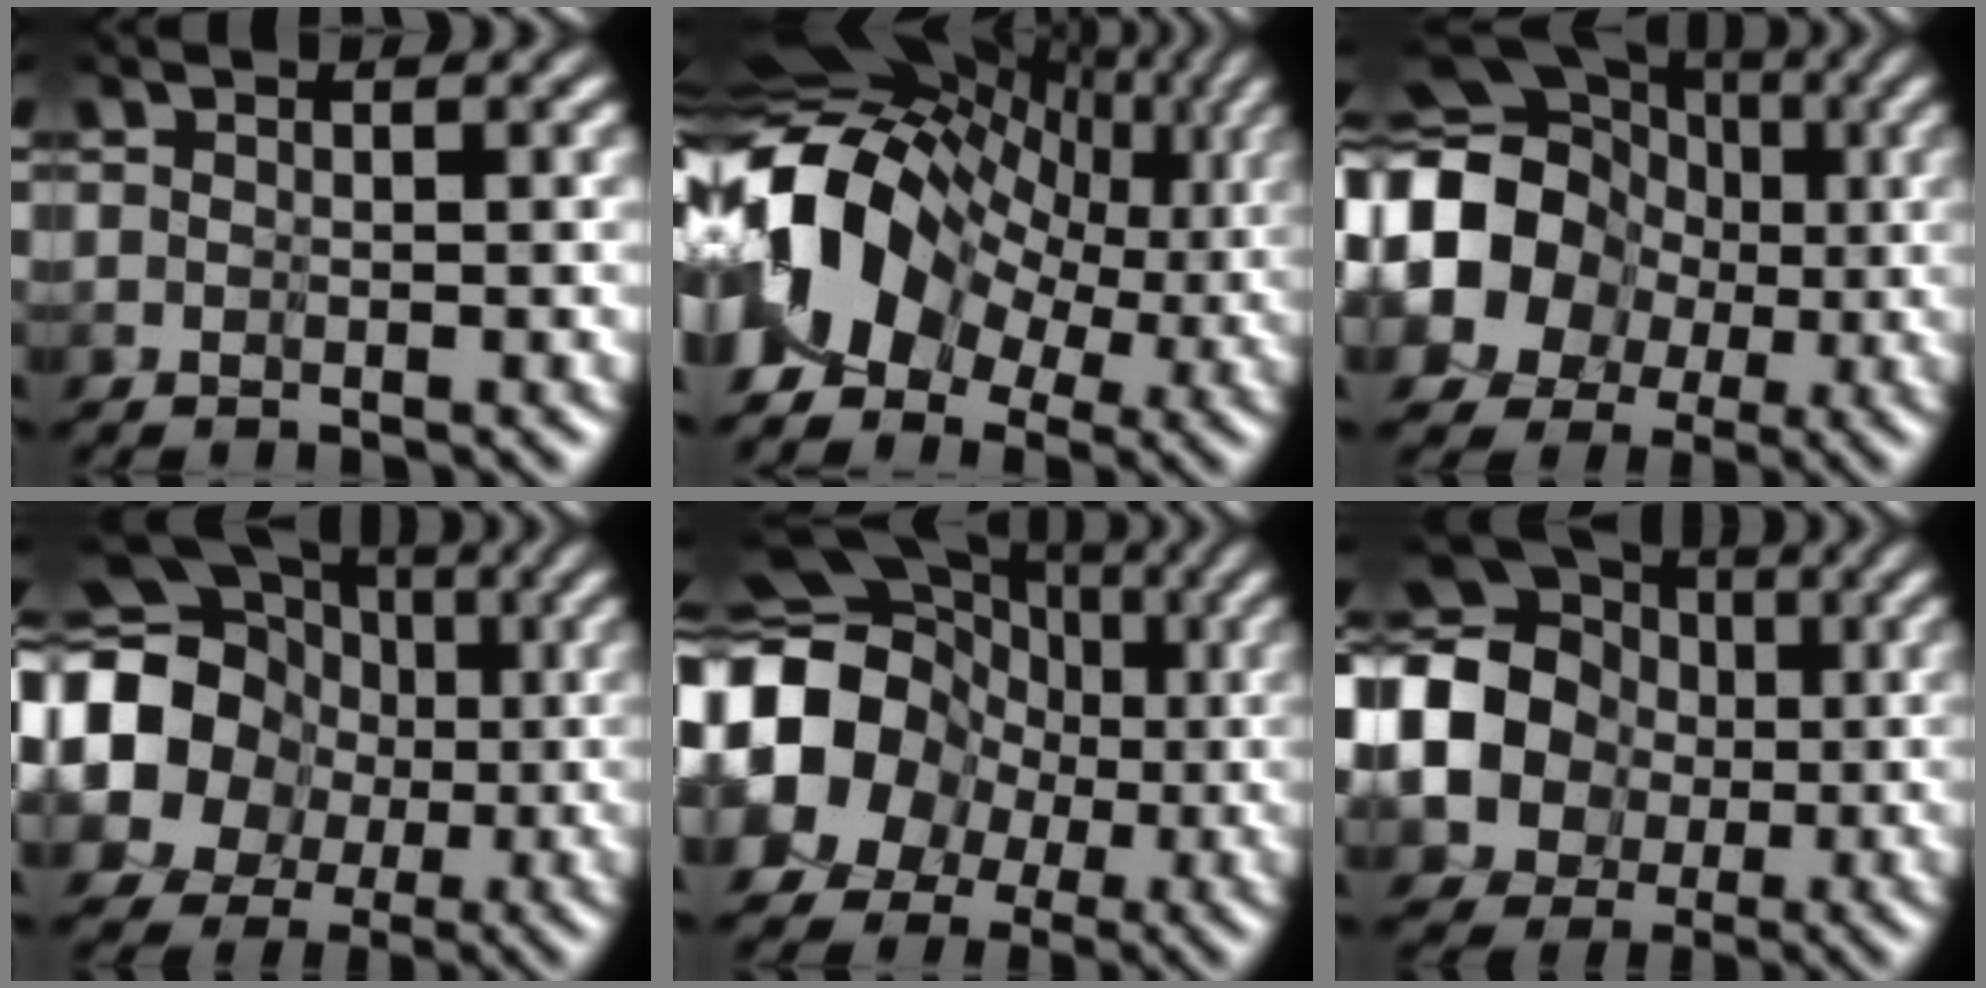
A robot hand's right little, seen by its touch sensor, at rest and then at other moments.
{"total": 10.4, "force": [0.6, 7.7, 6.9], "torque": [-0.157, 0.009, 0.016]}
{"total": 13.6, "force": [-0.6, 12.6, 5.1], "torque": [-0.140, -0.004, -0.039]}
{"total": 14.9, "force": [1.4, 13.8, 5.5], "torque": [-0.166, 0.010, -0.007]}
{"total": 13.0, "force": [-0.7, 11.8, 5.4], "torque": [-0.134, -0.014, -0.044]}
{"total": 11.9, "force": [0.8, 10.5, 5.6], "torque": [-0.152, -0.002, -0.017]}